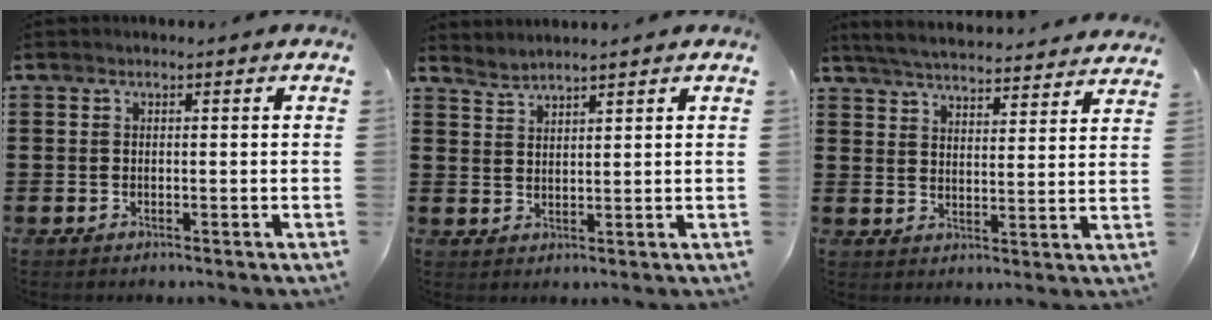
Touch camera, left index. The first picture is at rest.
{"total": 2.0, "force": [2.0, -0.3, -0.2], "torque": [-0.002, -0.004, 0.039]}
{"total": 5.0, "force": [4.9, -0.3, 0.9], "torque": [-0.039, -0.033, 0.085]}